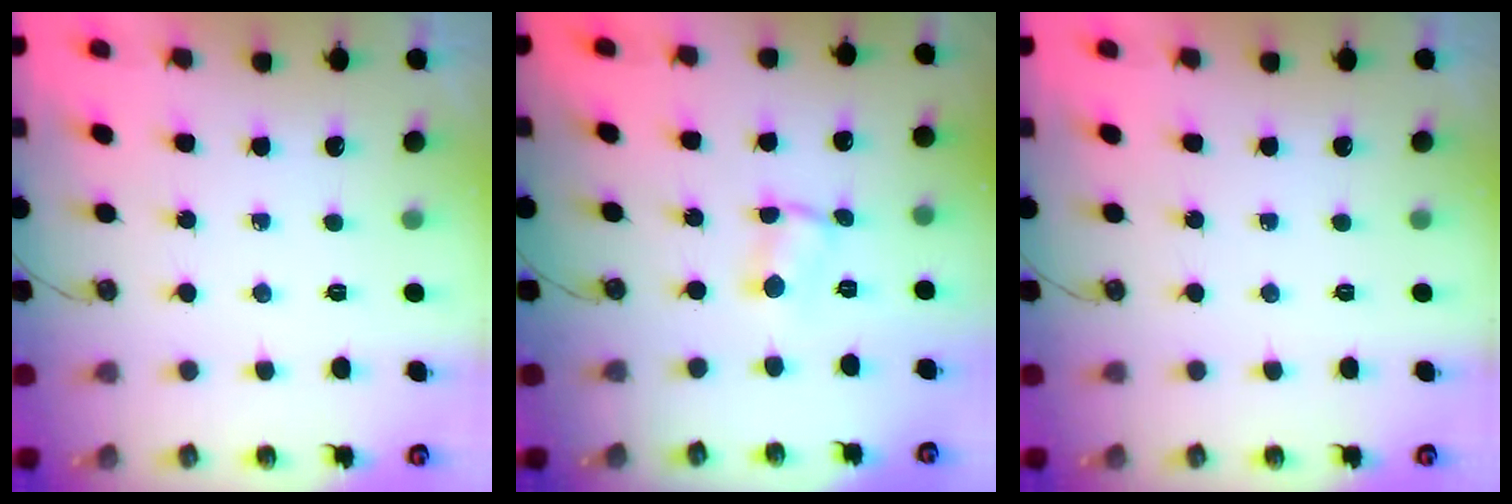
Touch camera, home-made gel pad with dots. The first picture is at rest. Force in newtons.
{"total": 1.0, "press": 1.0, "slide": 0.2}
{"total": 0.0}